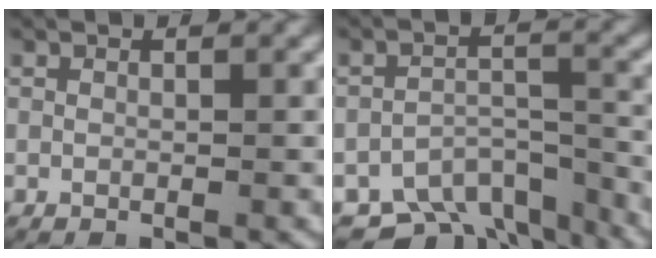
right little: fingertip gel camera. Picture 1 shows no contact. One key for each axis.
{"total": 8.8, "fx": -6.9, "fy": 4.5, "fz": 3.0, "tx": -0.043, "ty": -0.012, "tz": -0.112}